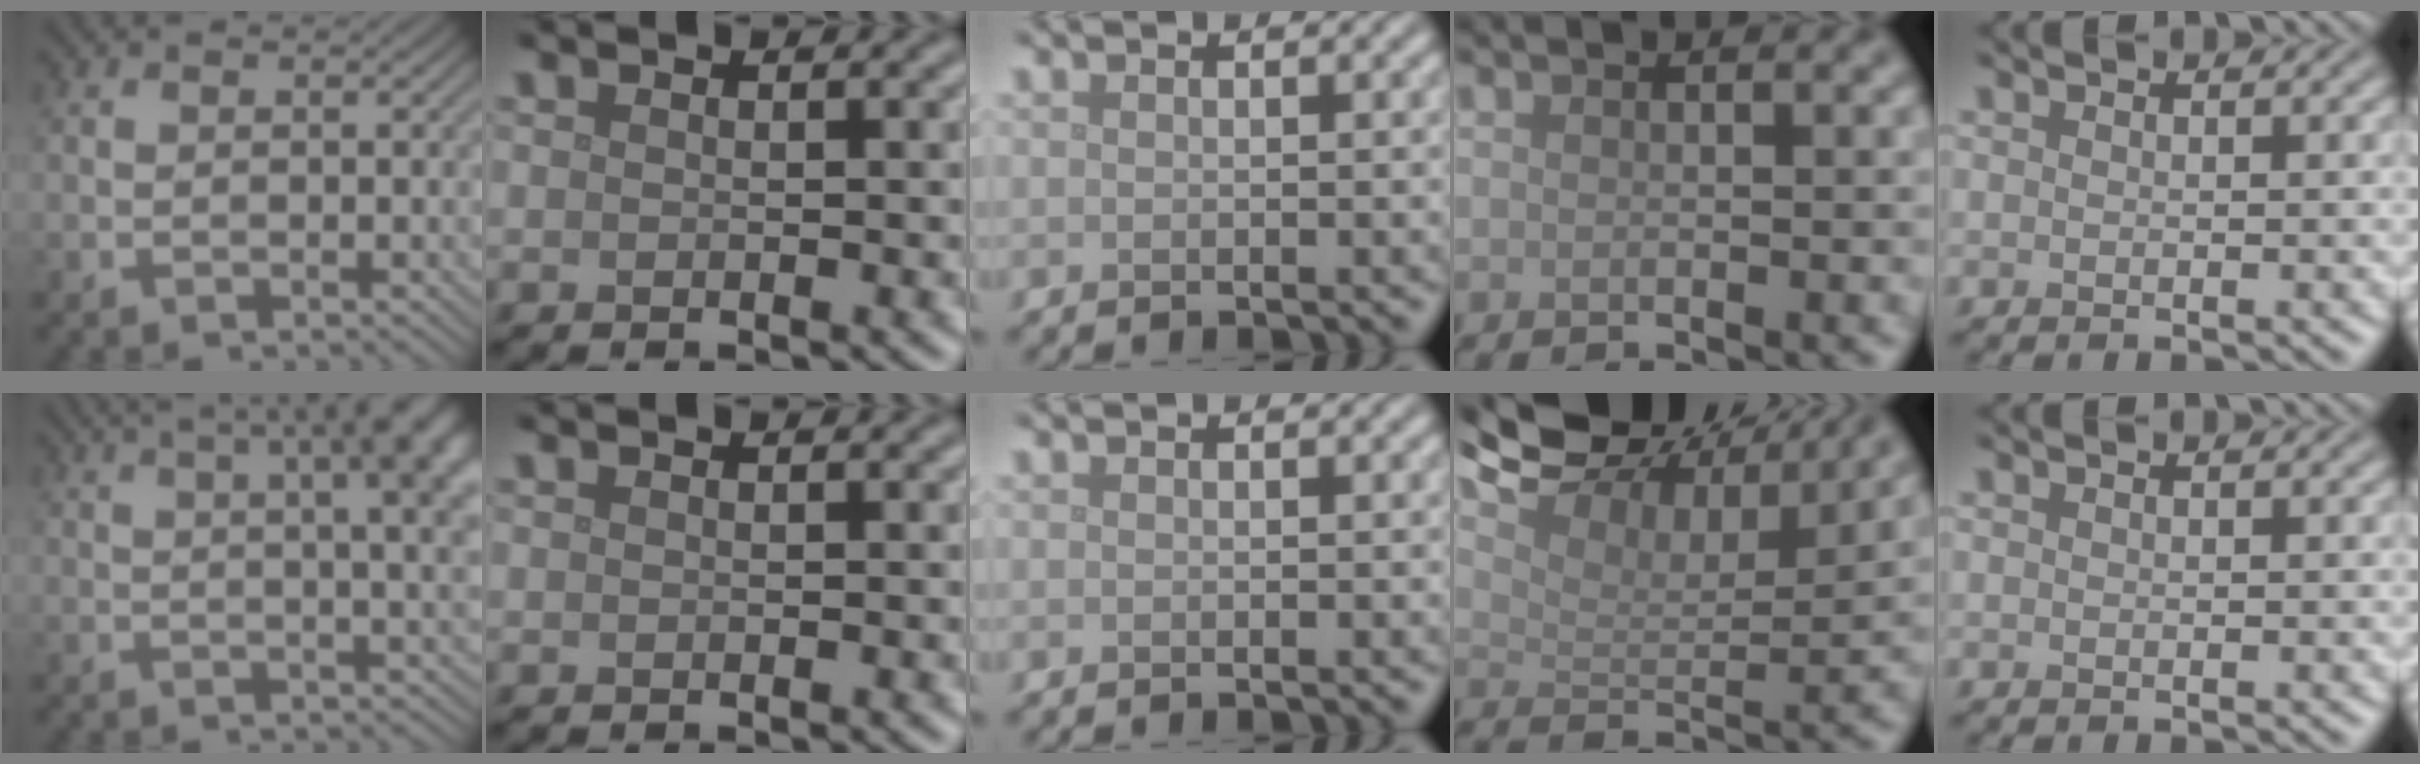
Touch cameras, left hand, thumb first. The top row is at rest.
{"thumb": {"total": 15.9, "force": [6.4, 5.0, 13.6], "torque": [-0.153, 0.057, 0.068]}, "ring": {"total": 11.4, "force": [9.9, 3.0, 4.8], "torque": [-0.104, 0.014, 0.131]}}